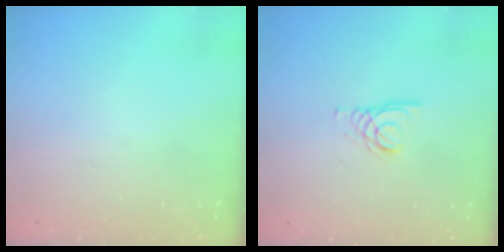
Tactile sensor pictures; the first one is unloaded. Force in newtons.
{"total": 2.1, "press": 2.1, "slide": 0.2}